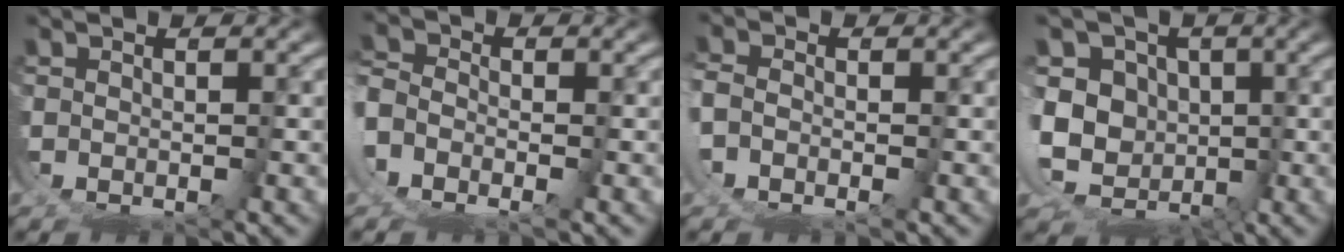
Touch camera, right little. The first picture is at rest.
{"total": 2.6, "force": [-1.1, 2.0, 1.1], "torque": [-0.026, 0.001, -0.028]}
{"total": 1.1, "force": [-0.8, 0.5, 0.6], "torque": [-0.016, -0.001, -0.016]}
{"total": 14.0, "force": [-1.4, 12.4, 6.3], "torque": [-0.160, -0.054, -0.020]}